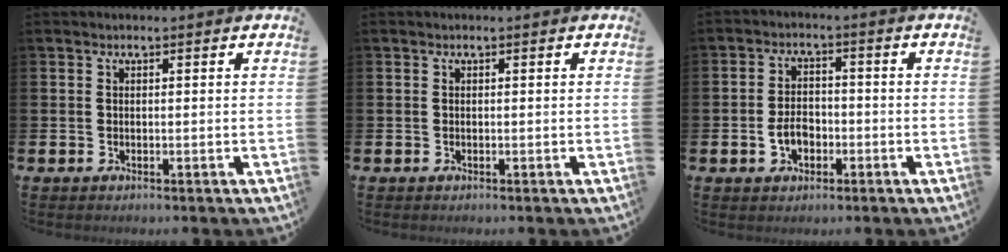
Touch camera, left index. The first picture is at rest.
{"total": 0.0}
{"total": 3.8, "force": [-1.2, 2.7, 2.4], "torque": [-0.042, 0.003, -0.025]}